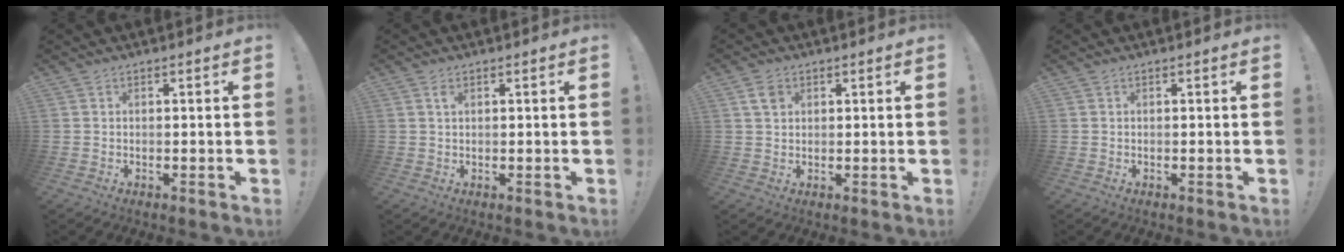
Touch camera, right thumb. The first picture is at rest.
{"total": 1.4, "force": [0.7, 0.6, 1.0], "torque": [-0.016, -0.002, 0.011]}
{"total": 4.0, "force": [1.7, 2.7, 2.3], "torque": [-0.033, 0.000, 0.031]}
{"total": 0.0}